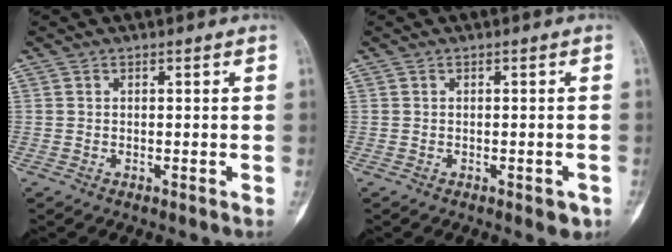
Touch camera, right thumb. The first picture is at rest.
{"total": 2.4, "force": [-1.2, 1.1, 1.7], "torque": [-0.013, 0.006, -0.010]}